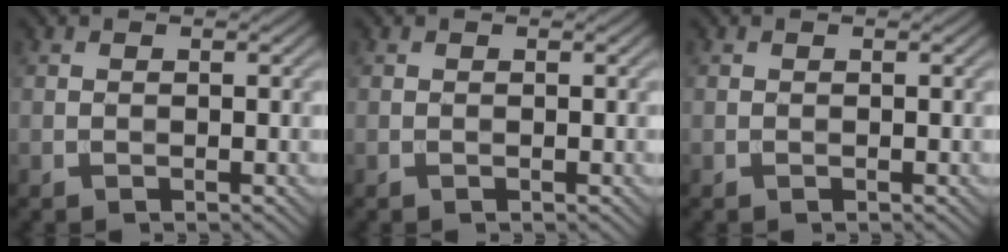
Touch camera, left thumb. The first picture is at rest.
{"total": 0.0}
{"total": 0.0}